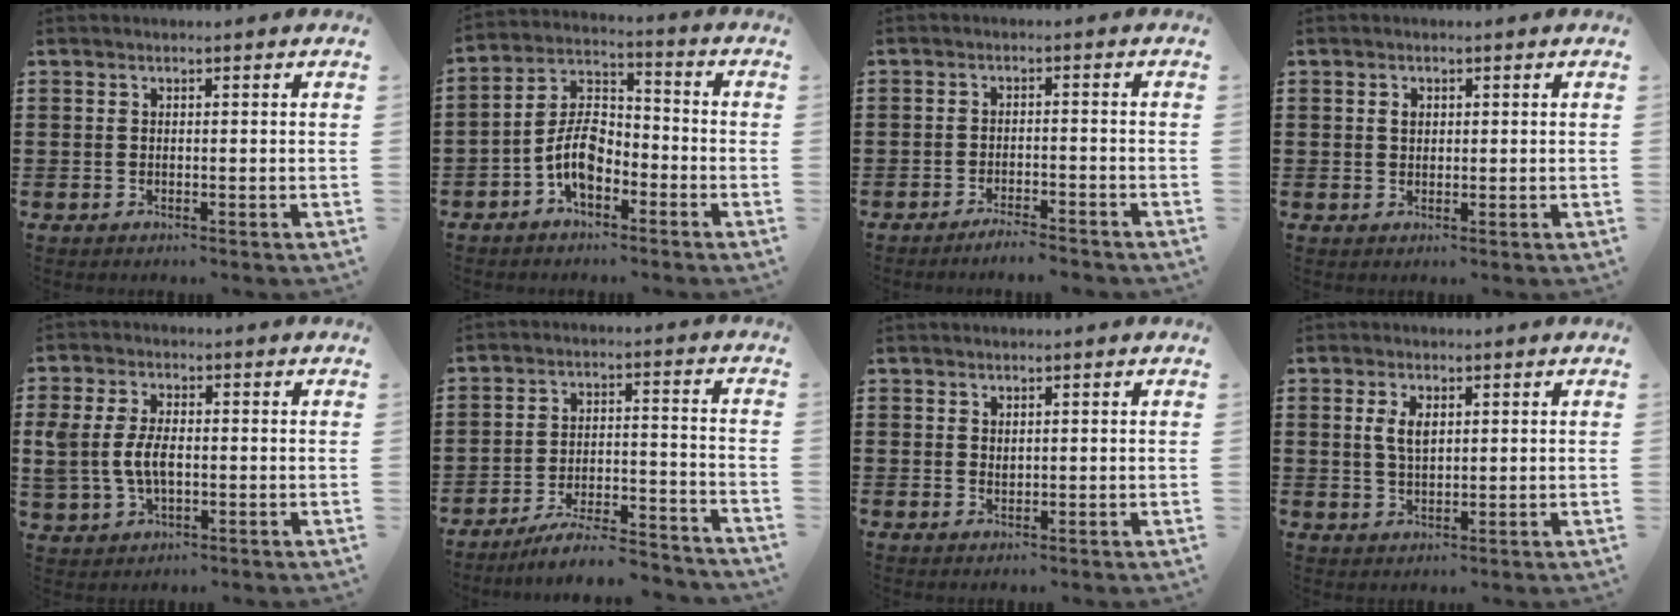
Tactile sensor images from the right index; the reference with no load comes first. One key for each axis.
{"total": 7.5, "fx": -3.4, "fy": 4.0, "fz": 5.3, "tx": -0.126, "ty": 0.008, "tz": -0.071}
{"total": 2.7, "fx": -2.7, "fy": -0.2, "fz": 0.7, "tx": -0.014, "ty": -0.001, "tz": -0.053}
{"total": 1.2, "fx": 0.4, "fy": 0.9, "fz": 0.8, "tx": -0.018, "ty": 0.005, "tz": 0.006}
{"total": 5.5, "fx": -0.2, "fy": 3.2, "fz": 4.4, "tx": -0.114, "ty": 0.000, "tz": -0.013}
{"total": 7.4, "fx": -6.8, "fy": 0.5, "fz": 2.8, "tx": -0.050, "ty": 0.002, "tz": -0.132}
{"total": 0.9, "fx": 0.8, "fy": 0.5, "fz": 0.1, "tx": -0.002, "ty": 0.004, "tz": 0.015}
{"total": 3.7, "fx": 1.0, "fy": 1.7, "fz": 3.1, "tx": -0.065, "ty": 0.007, "tz": 0.017}